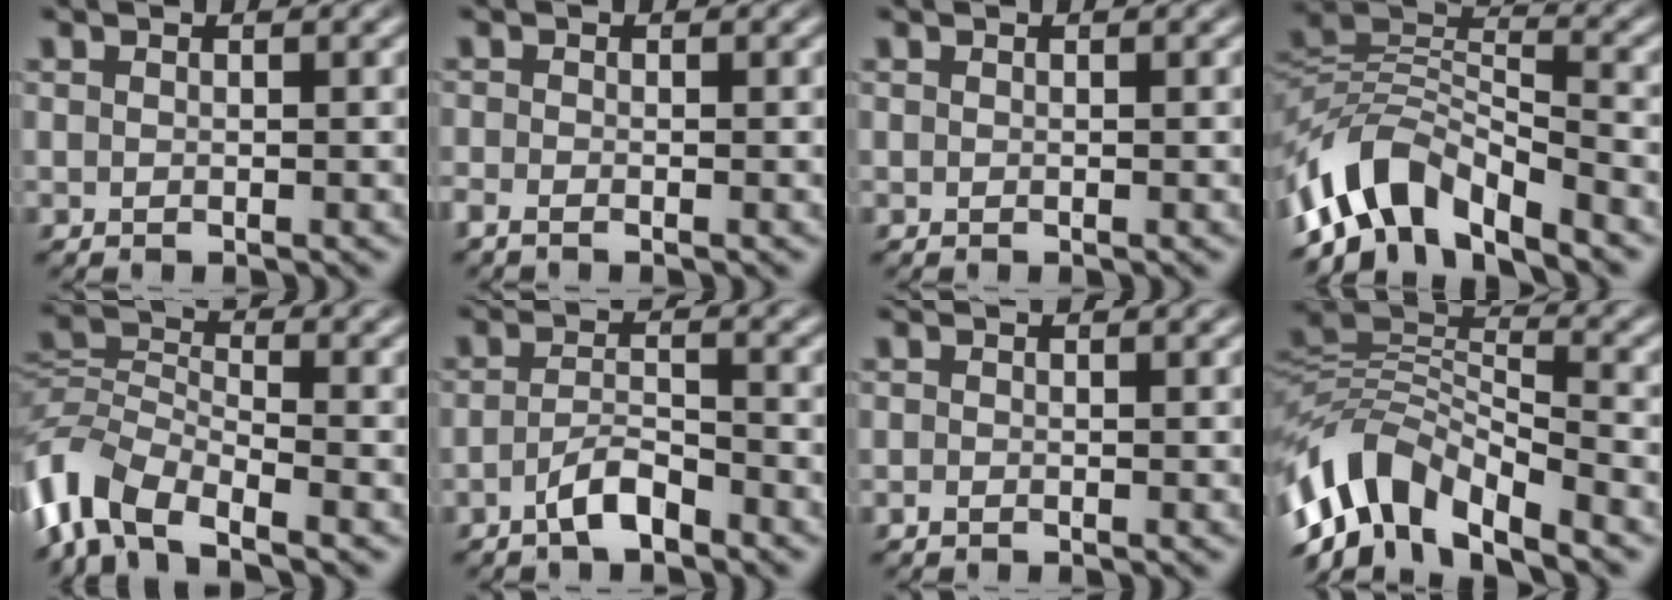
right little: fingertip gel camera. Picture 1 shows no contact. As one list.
[{"total": 1.4, "force": [-1.2, 0.5, 0.5], "torque": [-0.019, -0.010, -0.021]}, {"total": 0.0}, {"total": 9.2, "force": [-4.4, 5.9, 5.5], "torque": [-0.121, -0.040, -0.060]}, {"total": 6.1, "force": [-2.7, 4.2, 3.5], "torque": [-0.104, -0.034, -0.038]}, {"total": 3.1, "force": [-2.6, 0.7, 1.5], "torque": [-0.019, -0.003, -0.044]}, {"total": 0.7, "force": [-0.6, -0.2, 0.1], "torque": [-0.003, -0.009, -0.006]}, {"total": 11.3, "force": [-4.6, 8.1, 6.5], "torque": [-0.149, -0.045, -0.066]}]